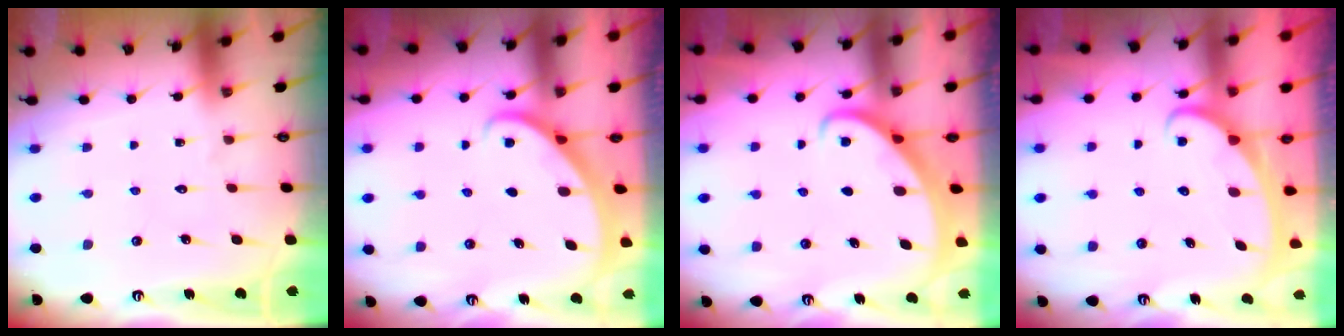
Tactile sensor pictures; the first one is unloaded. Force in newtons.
{"total": 1.8, "press": 1.8, "slide": 0.1}
{"total": 2.3, "press": 2.3, "slide": 0.2}
{"total": 2.4, "press": 2.4, "slide": 0.4}